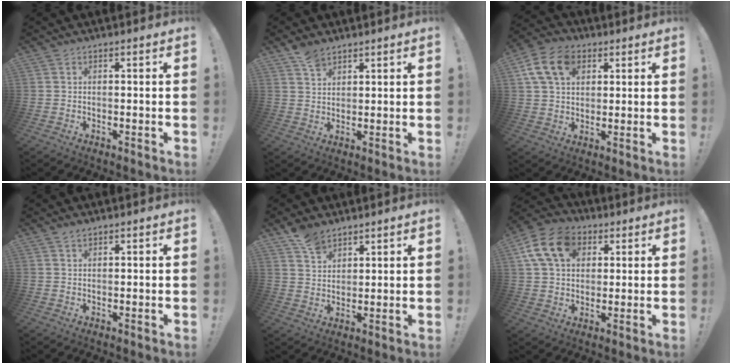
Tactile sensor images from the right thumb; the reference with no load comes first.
{"total": 4.7, "force": [3.8, 2.3, 1.7], "torque": [-0.020, -0.025, 0.070]}
{"total": 12.8, "force": [5.2, 9.1, 7.3], "torque": [-0.134, -0.007, 0.102]}
{"total": 1.4, "force": [1.1, 0.5, 0.7], "torque": [-0.008, -0.003, 0.020]}
{"total": 6.9, "force": [5.6, 3.6, 2.1], "torque": [-0.029, -0.036, 0.105]}
{"total": 15.3, "force": [5.6, 11.4, 8.6], "torque": [-0.147, -0.010, 0.111]}